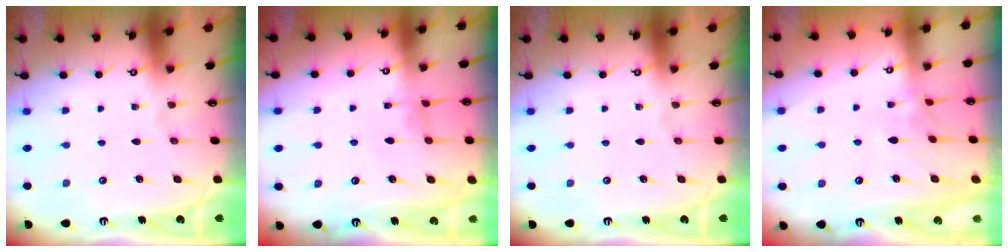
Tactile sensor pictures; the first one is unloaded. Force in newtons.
{"total": 0.8, "press": 0.8, "slide": 0.3}
{"total": 0.0}
{"total": 3.8, "press": 3.8, "slide": 0.2}